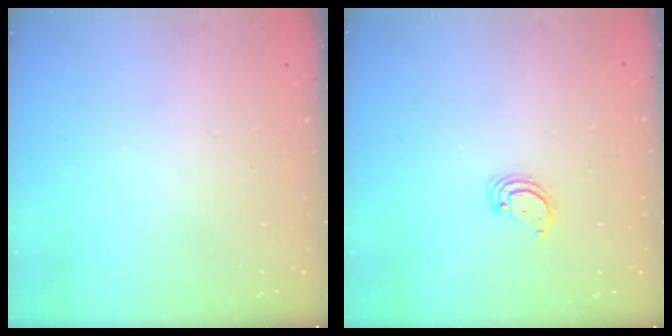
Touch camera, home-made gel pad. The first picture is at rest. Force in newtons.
{"total": 2.6, "press": 2.6, "slide": 0.1}